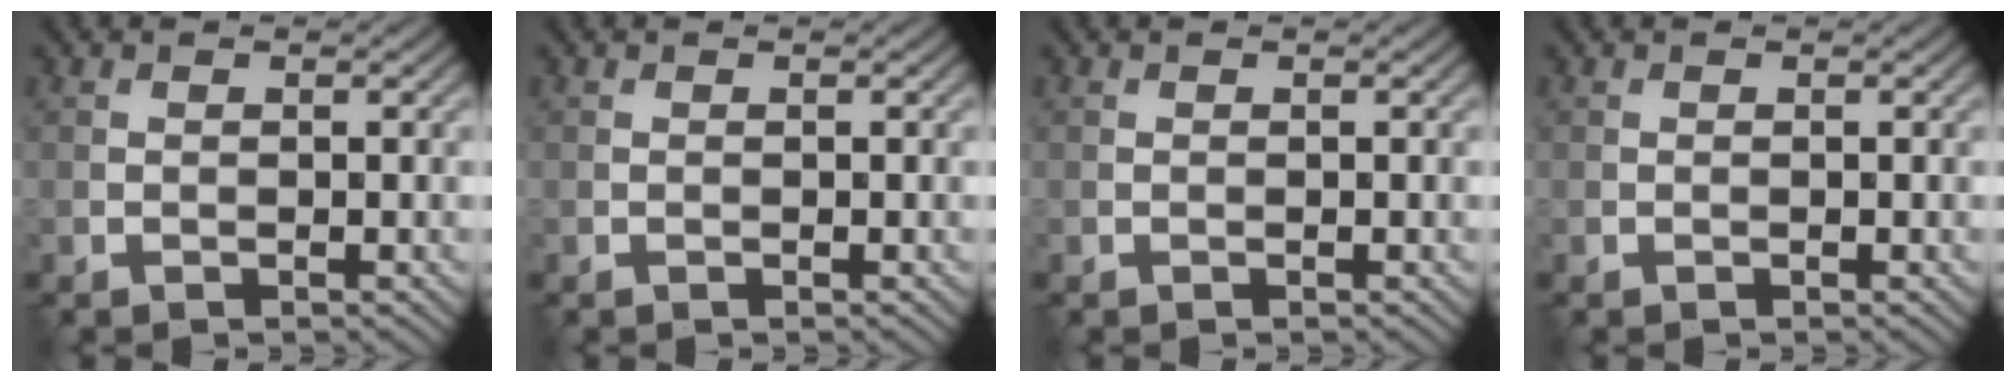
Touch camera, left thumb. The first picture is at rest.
{"total": 0.0}
{"total": 0.0}
{"total": 0.0}